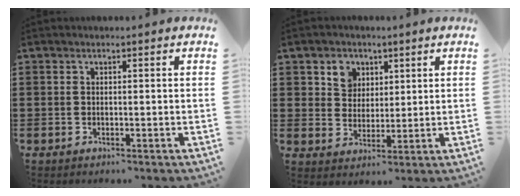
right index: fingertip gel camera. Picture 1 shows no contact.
{"total": 4.6, "force": [2.5, 3.7, 1.1], "torque": [-0.032, 0.012, 0.043]}